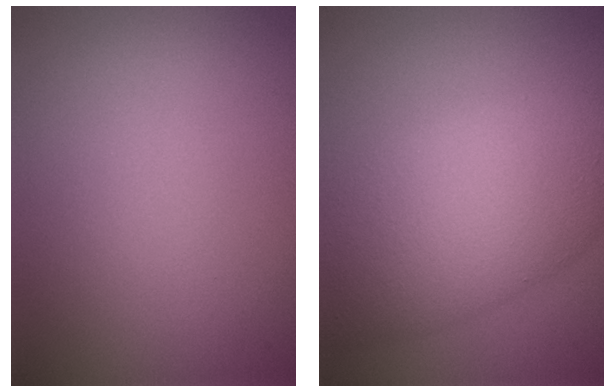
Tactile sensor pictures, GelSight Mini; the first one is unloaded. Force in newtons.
{"total": 8.4, "press": 8.4, "slide": 0.1}